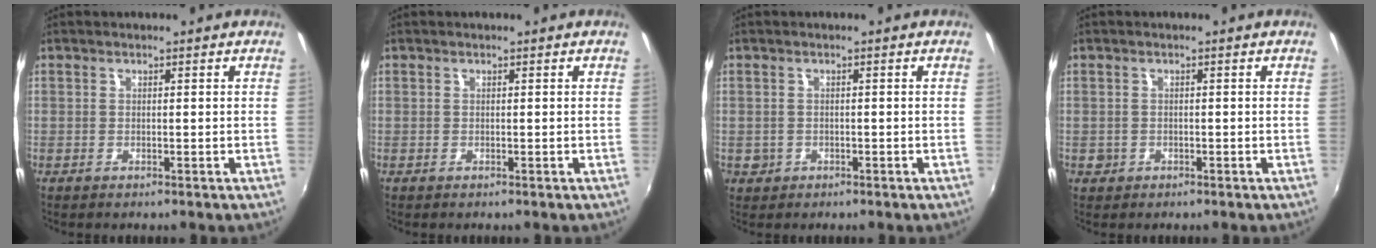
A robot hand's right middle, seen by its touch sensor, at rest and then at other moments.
{"total": 0.0}
{"total": 2.4, "force": [-0.6, 2.2, 0.6], "torque": [-0.017, -0.004, -0.007]}
{"total": 1.7, "force": [-0.5, 1.5, 0.4], "torque": [-0.010, -0.004, -0.008]}